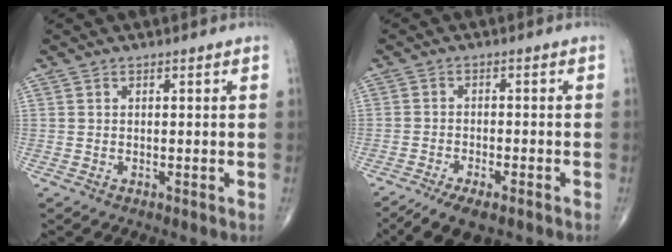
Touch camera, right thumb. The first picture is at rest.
{"total": 7.2, "force": [-5.1, 2.5, 4.3], "torque": [-0.074, 0.004, -0.087]}